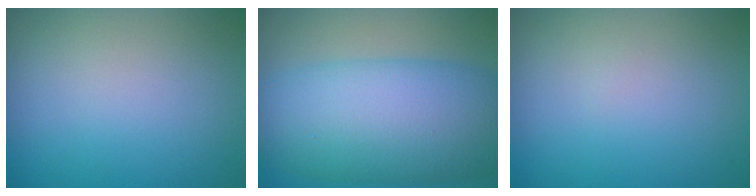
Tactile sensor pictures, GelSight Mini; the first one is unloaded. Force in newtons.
{"total": 11.5, "press": 11.5, "slide": 0.2}
{"total": 0.0}